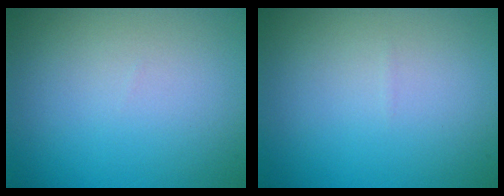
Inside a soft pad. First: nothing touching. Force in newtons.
{"total": 0.0}